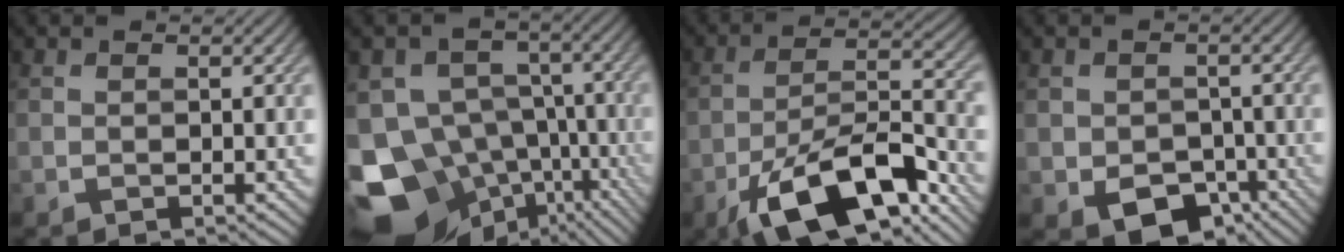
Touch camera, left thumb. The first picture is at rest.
{"total": 19.1, "force": [-9.4, 13.5, 9.6], "torque": [-0.216, -0.029, -0.109]}
{"total": 15.7, "force": [-9.9, 5.4, 11.0], "torque": [-0.200, -0.010, -0.185]}
{"total": 6.5, "force": [-2.9, 4.8, 3.2], "torque": [-0.061, -0.025, -0.041]}